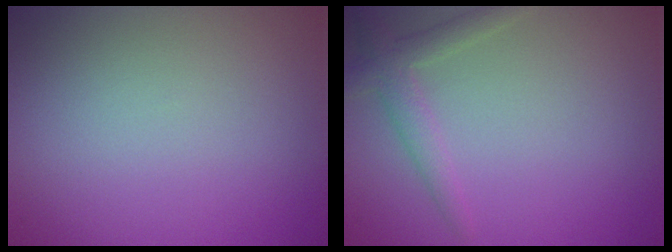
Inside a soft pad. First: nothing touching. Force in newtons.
{"total": 2.2, "press": 2.2, "slide": 0.2}